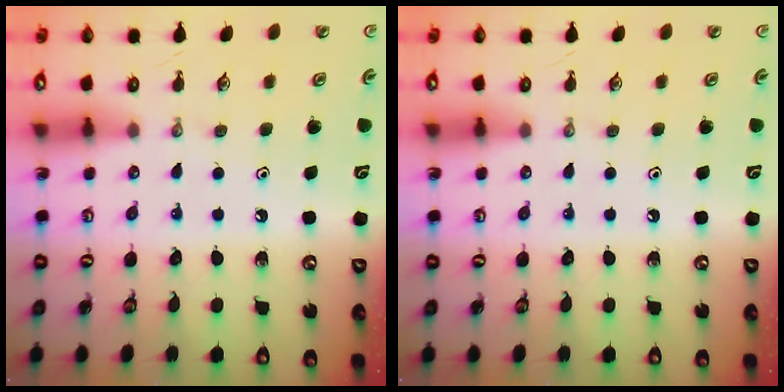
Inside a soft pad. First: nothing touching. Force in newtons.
{"total": 0.0}